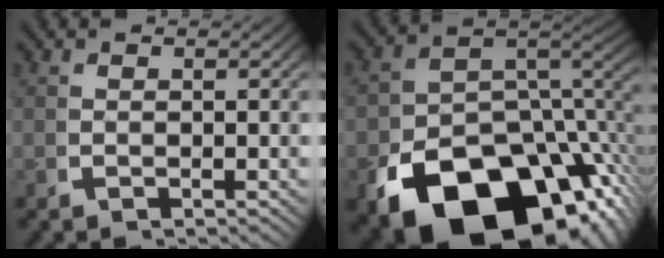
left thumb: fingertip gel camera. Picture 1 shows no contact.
{"total": 21.4, "force": [-8.8, 12.7, 14.8], "torque": [-0.230, -0.051, -0.117]}